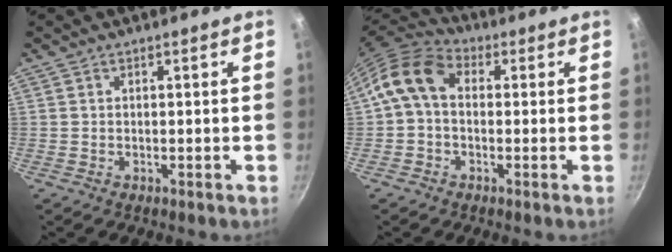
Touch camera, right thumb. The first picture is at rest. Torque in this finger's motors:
{"motor_torque": [-0.53, 0.96, 0.38, -0.33, 0.17]}